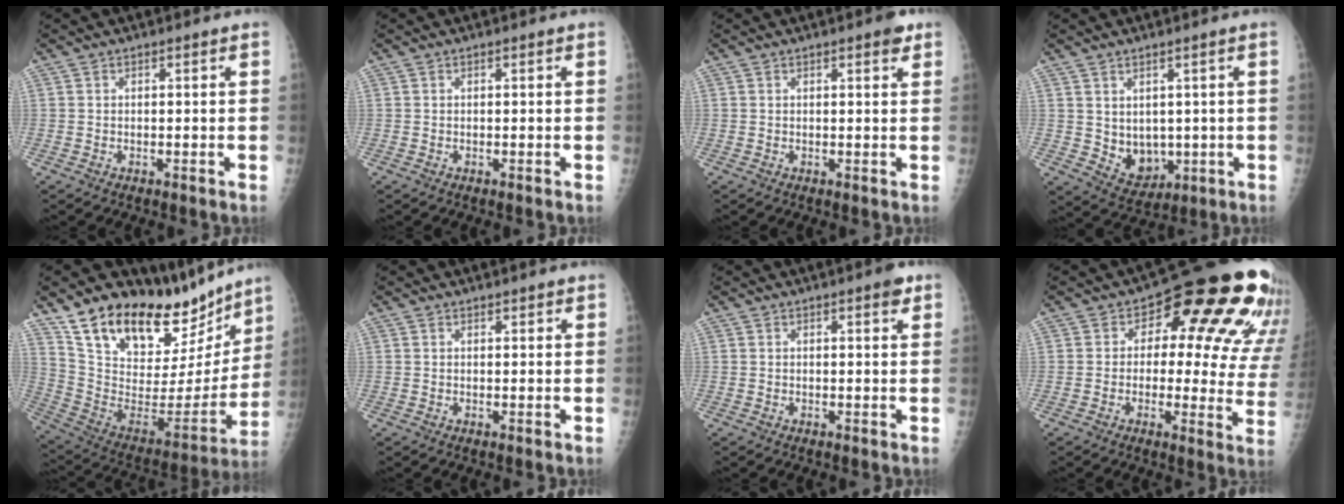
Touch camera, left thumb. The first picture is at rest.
{"total": 0.0}
{"total": 2.3, "force": [1.4, 0.7, 1.7], "torque": [-0.017, -0.004, 0.015]}
{"total": 6.5, "force": [0.3, 5.0, 4.1], "torque": [-0.039, -0.018, 0.030]}
{"total": 25.8, "force": [20.7, 10.9, 10.8], "torque": [-0.134, -0.103, 0.337]}
{"total": 0.9, "force": [0.8, 0.3, 0.3], "torque": [-0.003, -0.004, 0.010]}
{"total": 2.2, "force": [1.3, 0.6, 1.6], "torque": [-0.018, -0.004, 0.014]}
{"total": 20.5, "force": [7.7, 10.4, 15.8], "torque": [-0.138, -0.006, 0.083]}